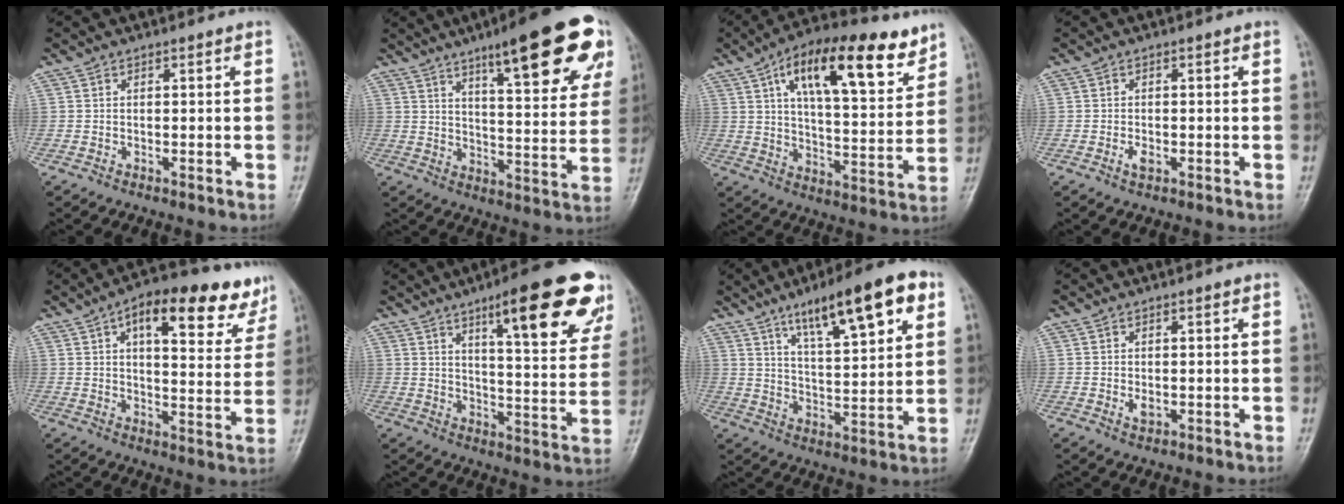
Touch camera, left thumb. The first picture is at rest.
{"total": 21.9, "force": [12.3, 5.4, 17.3], "torque": [-0.206, -0.034, 0.174]}
{"total": 20.3, "force": [10.8, 7.8, 15.4], "torque": [-0.206, -0.029, 0.171]}
{"total": 1.7, "force": [-0.6, 1.0, 1.3], "torque": [-0.024, 0.000, -0.013]}
{"total": 17.9, "force": [10.4, 7.3, 12.6], "torque": [-0.130, -0.023, 0.138]}
{"total": 21.4, "force": [12.0, 5.0, 17.0], "torque": [-0.192, -0.040, 0.167]}
{"total": 17.1, "force": [9.0, 4.5, 13.8], "torque": [-0.192, -0.027, 0.142]}
{"total": 1.9, "force": [-0.1, 1.1, 1.5], "torque": [-0.021, -0.005, 0.000]}